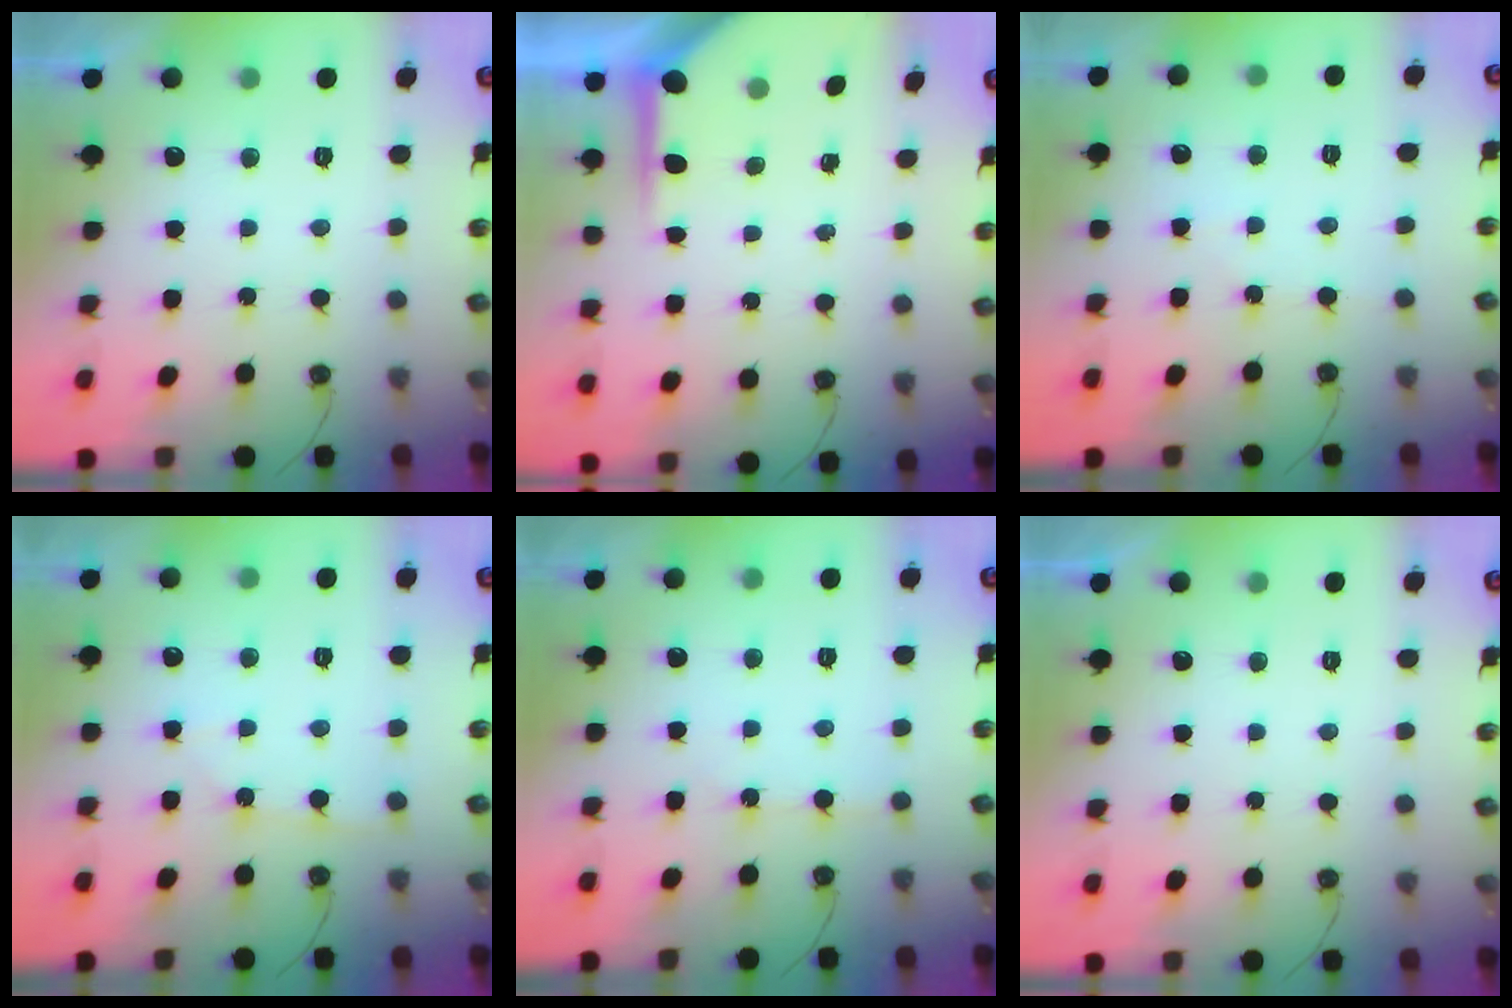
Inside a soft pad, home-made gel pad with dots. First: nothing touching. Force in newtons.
{"total": 5.3, "press": 5.2, "slide": 0.3}
{"total": 3.0, "press": 3.0, "slide": 0.5}
{"total": 6.2, "press": 6.2, "slide": 0.5}
{"total": 4.4, "press": 4.4, "slide": 0.5}
{"total": 0.0}